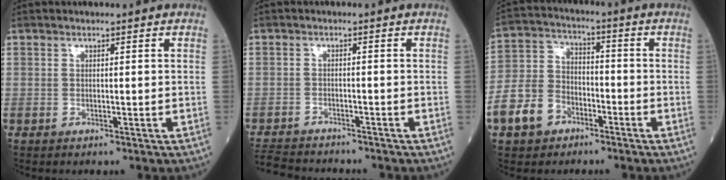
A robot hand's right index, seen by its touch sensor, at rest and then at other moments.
{"total": 7.6, "force": [-7.2, 1.8, 1.6], "torque": [-0.028, -0.008, -0.119]}
{"total": 9.4, "force": [-5.0, 6.8, 4.1], "torque": [-0.113, 0.018, -0.095]}